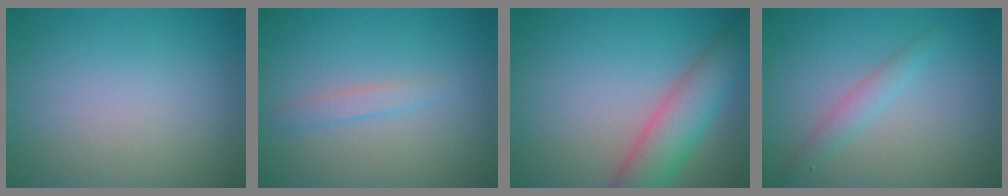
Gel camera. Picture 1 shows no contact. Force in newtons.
{"total": 1.2, "press": 1.2, "slide": 0.0}
{"total": 5.8, "press": 5.8, "slide": 0.2}
{"total": 1.7, "press": 1.7, "slide": 0.0}